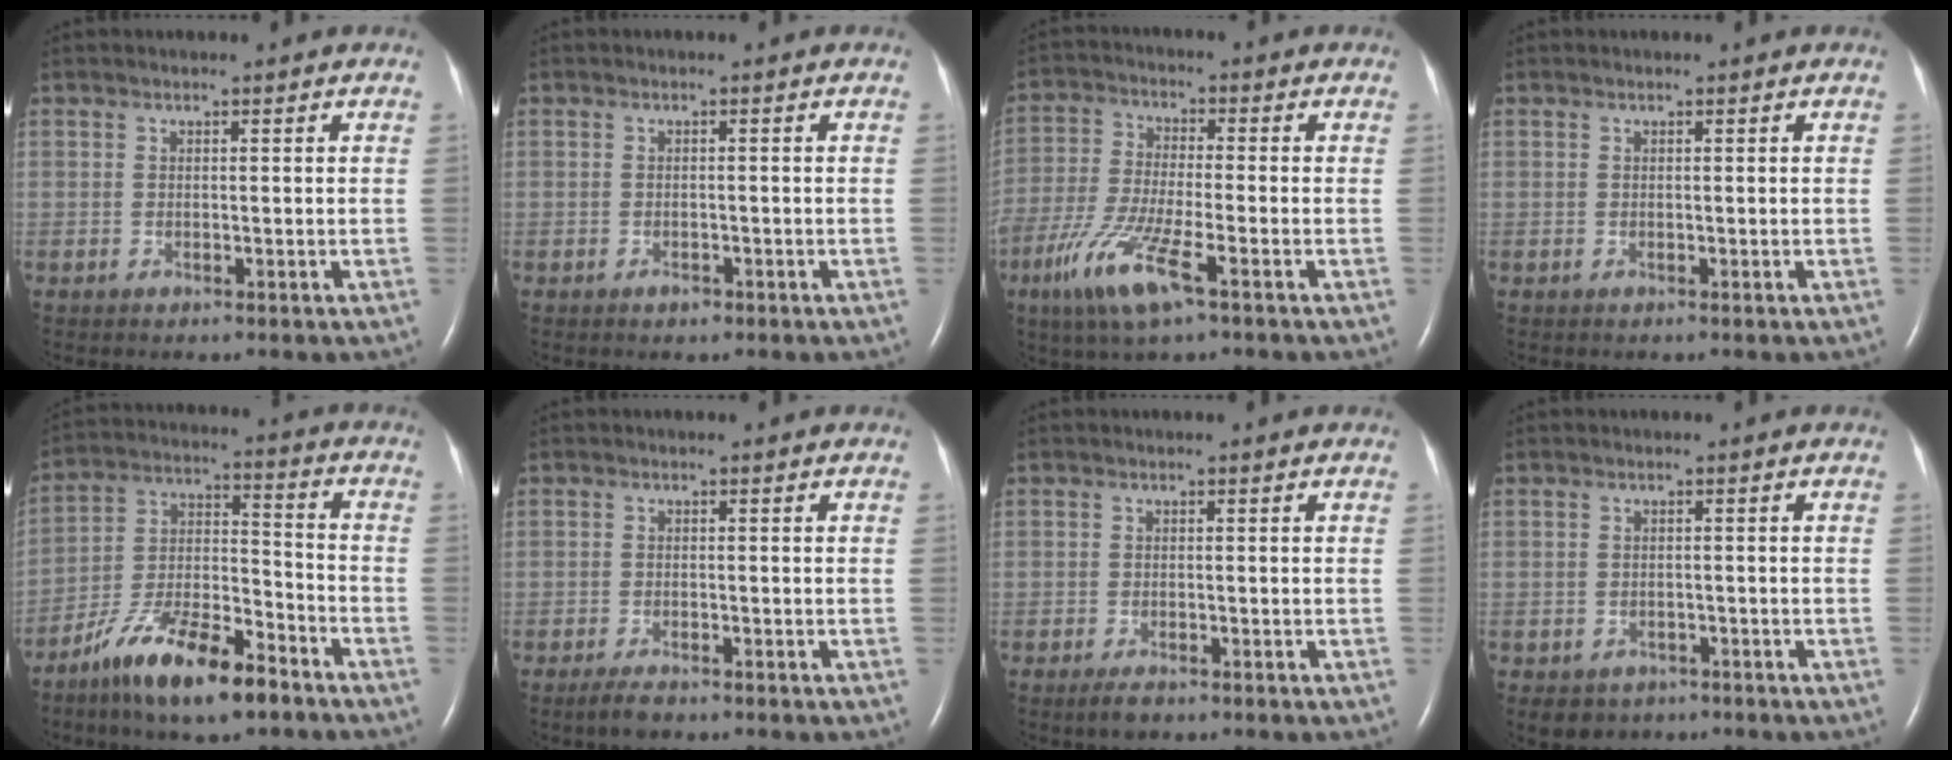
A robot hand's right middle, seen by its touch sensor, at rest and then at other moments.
{"total": 1.1, "force": [-0.8, 0.5, 0.5], "torque": [-0.011, 0.000, -0.008]}
{"total": 10.3, "force": [-5.4, 1.6, 8.6], "torque": [-0.189, -0.022, -0.103]}
{"total": 0.0}
{"total": 14.6, "force": [-10.0, 3.7, 9.9], "torque": [-0.189, 0.002, -0.178]}
{"total": 2.4, "force": [-1.9, 0.7, 1.3], "torque": [-0.037, -0.006, -0.031]}
{"total": 2.0, "force": [-1.4, 0.6, 1.2], "torque": [-0.032, -0.005, -0.022]}
{"total": 4.0, "force": [-2.8, 2.8, 0.5], "torque": [-0.008, 0.005, -0.037]}